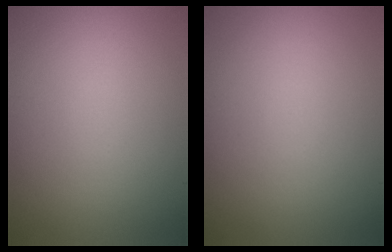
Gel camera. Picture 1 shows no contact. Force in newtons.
{"total": 0.0}